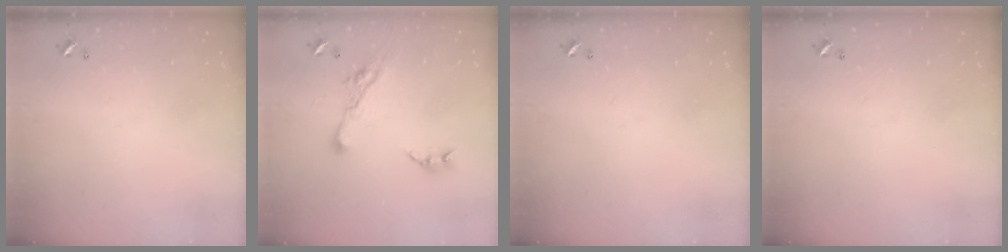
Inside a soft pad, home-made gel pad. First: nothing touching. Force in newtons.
{"total": 8.8, "press": 8.7, "slide": 1.4}
{"total": 0.0}
{"total": 0.0}